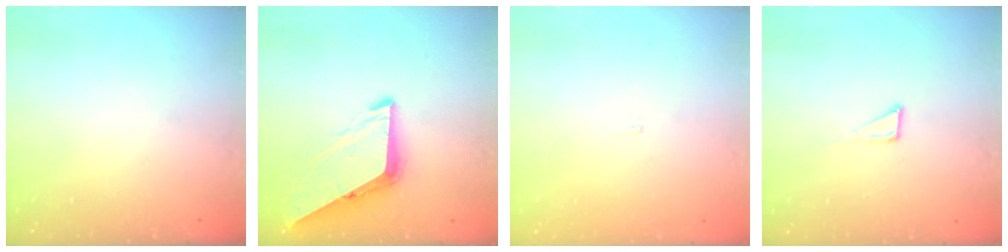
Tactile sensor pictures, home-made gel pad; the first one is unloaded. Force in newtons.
{"total": 7.9, "press": 7.9, "slide": 0.4}
{"total": 2.3, "press": 2.3, "slide": 0.2}
{"total": 2.8, "press": 2.8, "slide": 0.2}